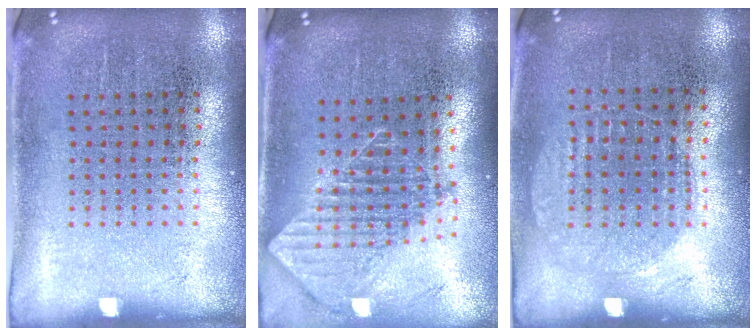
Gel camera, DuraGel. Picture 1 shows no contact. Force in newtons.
{"total": 1.8, "press": 1.5, "slide": 1.1}
{"total": 1.0, "press": 0.9, "slide": 0.4}